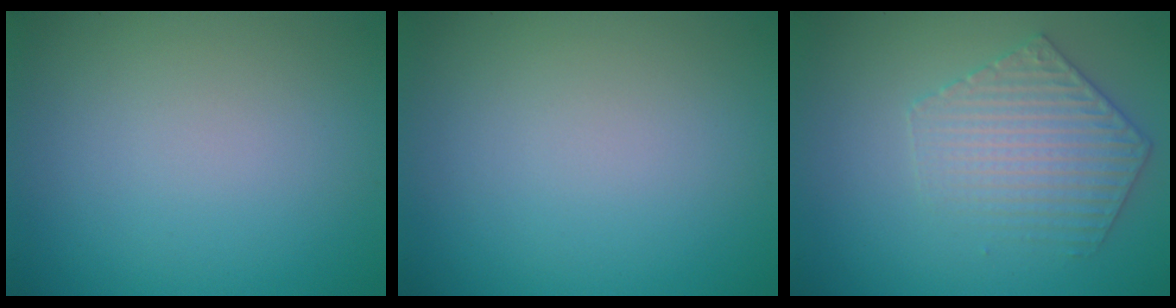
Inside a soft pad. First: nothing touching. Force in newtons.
{"total": 0.0}
{"total": 3.4, "press": 3.3, "slide": 0.7}